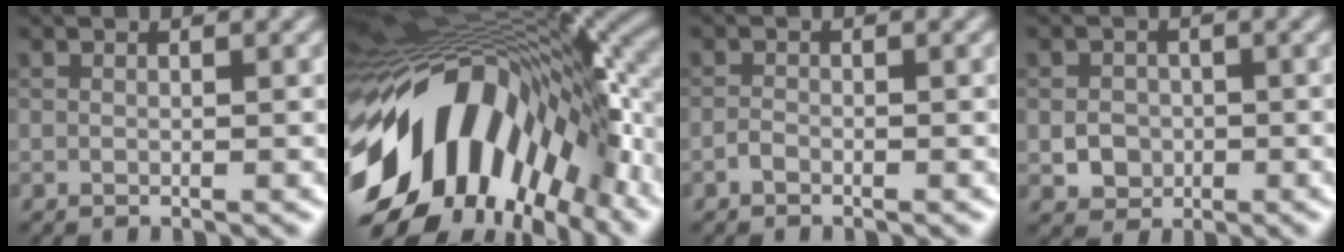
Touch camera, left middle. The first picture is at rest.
{"total": 16.3, "force": [-5.2, 9.8, 12.0], "torque": [-0.211, -0.009, -0.089]}
{"total": 0.7, "force": [-0.5, 0.3, 0.3], "torque": [-0.006, 0.000, -0.013]}
{"total": 2.3, "force": [-0.5, 2.1, 0.9], "torque": [-0.013, -0.003, -0.009]}